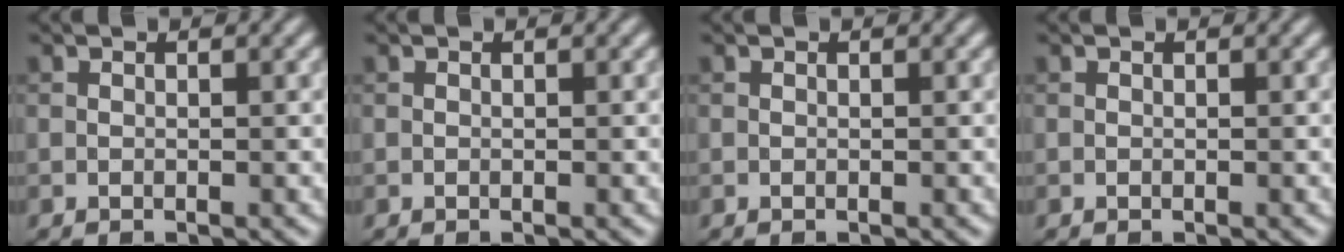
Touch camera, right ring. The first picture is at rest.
{"total": 0.0}
{"total": 0.0}
{"total": 0.0}